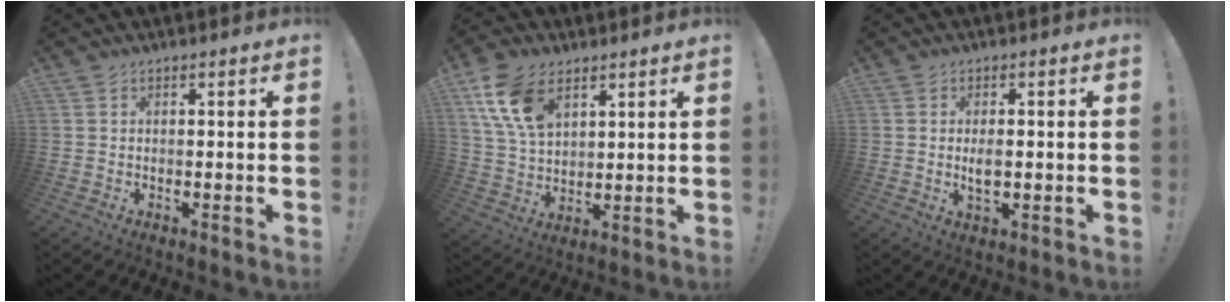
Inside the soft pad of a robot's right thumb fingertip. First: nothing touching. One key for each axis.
{"total": 13.9, "fx": 7.2, "fy": 8.4, "fz": 8.4, "tx": -0.169, "ty": -0.020, "tz": 0.140}
{"total": 3.6, "fx": -0.1, "fy": 1.9, "fz": 3.0, "tx": -0.045, "ty": -0.002, "tz": -0.005}